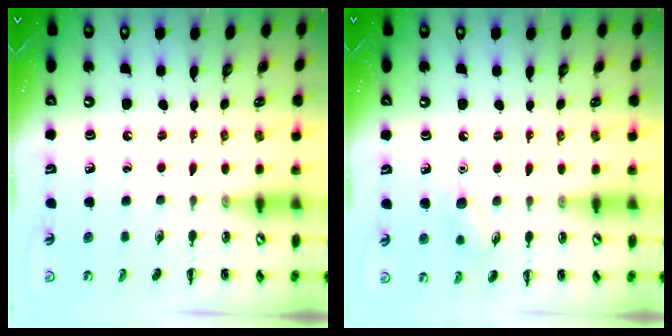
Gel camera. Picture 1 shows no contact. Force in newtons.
{"total": 5.9, "press": 5.8, "slide": 1.4}